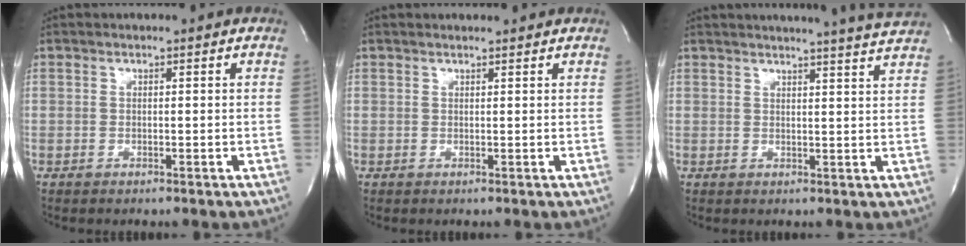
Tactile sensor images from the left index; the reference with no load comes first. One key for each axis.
{"total": 2.0, "fx": 1.9, "fy": 0.1, "fz": 0.4, "tx": -0.011, "ty": 0.011, "tz": 0.026}
{"total": 10.6, "fx": 10.1, "fy": -1.8, "fz": 2.9, "tx": -0.043, "ty": -0.035, "tz": 0.109}